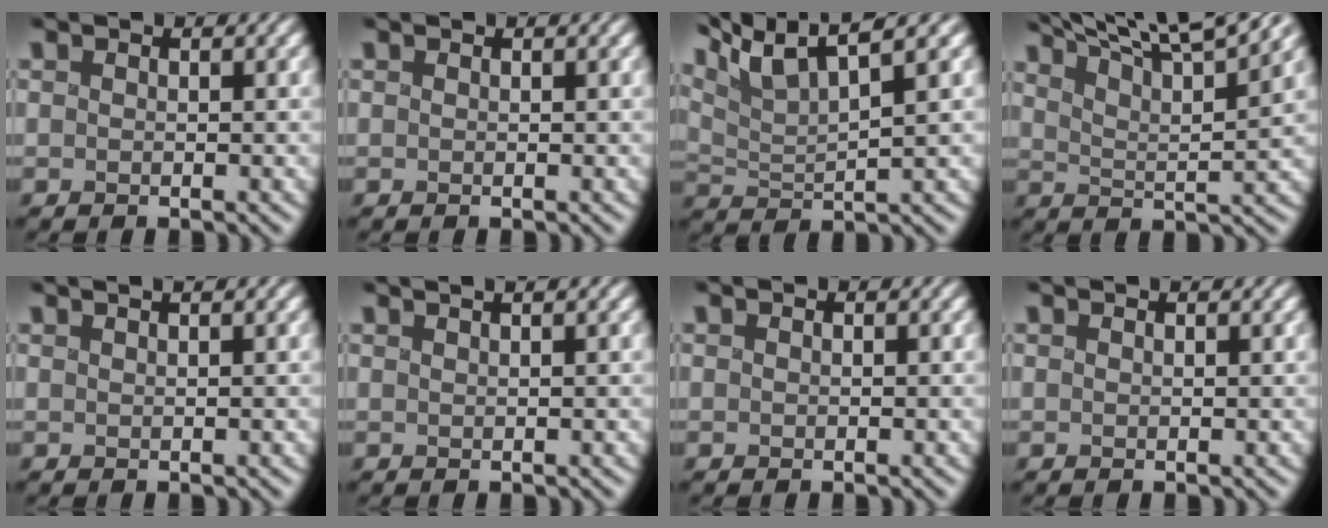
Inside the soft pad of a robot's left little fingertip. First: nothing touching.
{"total": 0.0}
{"total": 6.4, "force": [4.6, 1.0, 4.4], "torque": [-0.081, 0.019, 0.083]}
{"total": 11.2, "force": [8.5, 2.2, 6.9], "torque": [-0.104, 0.023, 0.087]}
{"total": 1.1, "force": [0.8, 0.2, 0.7], "torque": [0.005, 0.008, 0.000]}
{"total": 1.5, "force": [1.0, 0.4, 1.0], "torque": [0.007, 0.011, -0.005]}
{"total": 0.0}
{"total": 0.6, "force": [0.6, -0.1, 0.2], "torque": [0.001, 0.003, 0.006]}